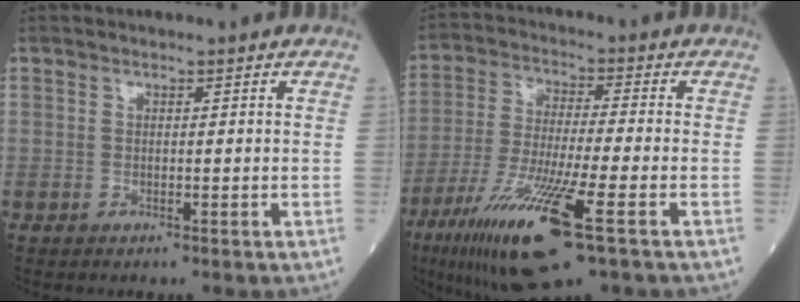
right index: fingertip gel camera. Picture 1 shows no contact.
{"total": 15.6, "force": [-7.8, 0.9, 13.5], "torque": [-0.280, -0.039, -0.138]}